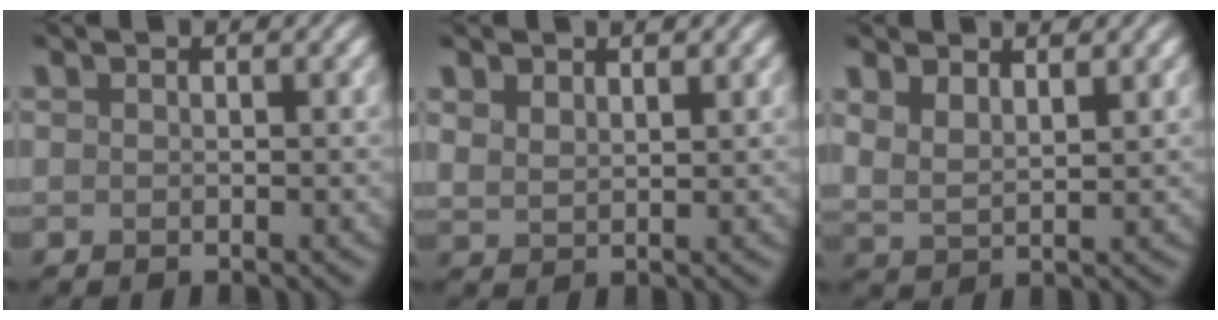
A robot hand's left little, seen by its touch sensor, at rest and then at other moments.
{"total": 2.0, "force": [1.5, 1.0, 1.0], "torque": [-0.021, -0.001, 0.034]}
{"total": 2.8, "force": [2.1, 1.0, 1.7], "torque": [-0.039, -0.004, 0.043]}